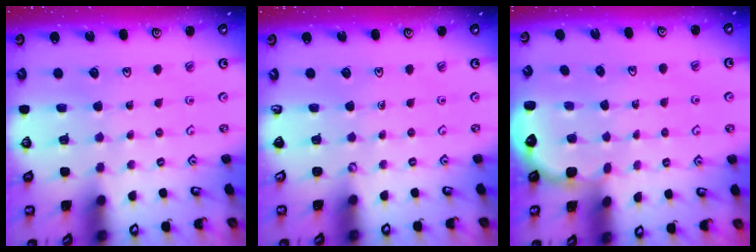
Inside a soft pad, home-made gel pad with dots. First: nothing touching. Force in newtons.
{"total": 0.0}
{"total": 2.2, "press": 1.1, "slide": 1.9}